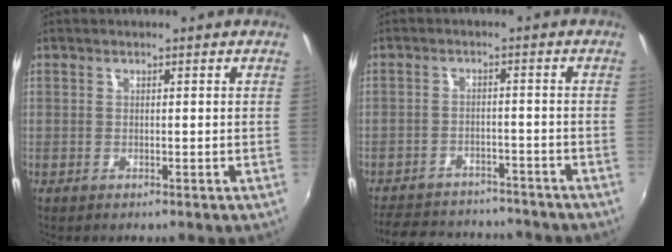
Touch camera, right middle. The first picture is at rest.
{"total": 16.2, "force": [-14.1, 5.6, 5.6], "torque": [-0.133, 0.009, -0.193]}